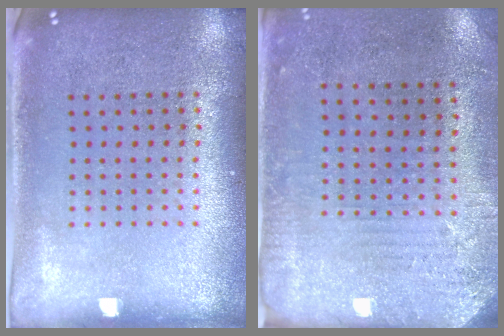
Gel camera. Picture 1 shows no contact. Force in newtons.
{"total": 2.8, "press": 2.3, "slide": 1.5}